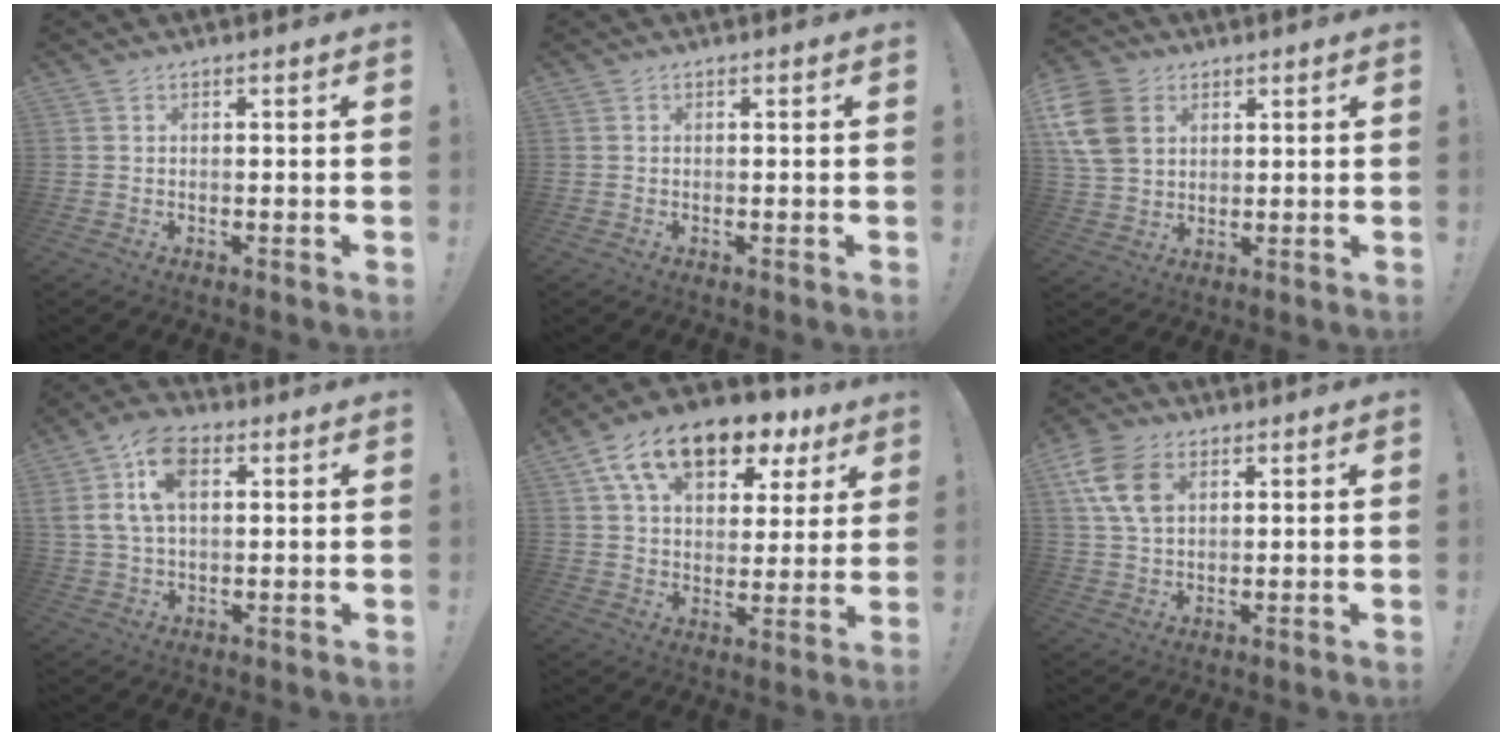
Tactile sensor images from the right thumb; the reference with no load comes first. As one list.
[{"total": 0.0}, {"total": 13.4, "force": [4.8, 10.2, 7.3], "torque": [-0.135, -0.018, 0.098]}, {"total": 12.4, "force": [4.3, 7.4, 9.0], "torque": [-0.166, 0.003, 0.080]}, {"total": 16.8, "force": [10.3, 9.0, 9.7], "torque": [-0.159, -0.054, 0.183]}, {"total": 11.7, "force": [4.4, 7.8, 7.5], "torque": [-0.148, -0.002, 0.085]}]